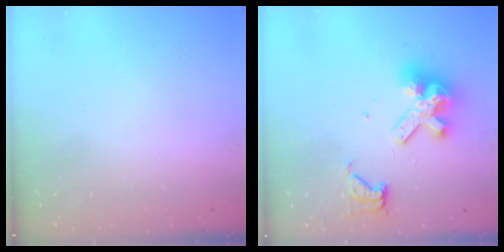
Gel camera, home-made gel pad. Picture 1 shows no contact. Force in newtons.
{"total": 11.6, "press": 11.5, "slide": 1.6}